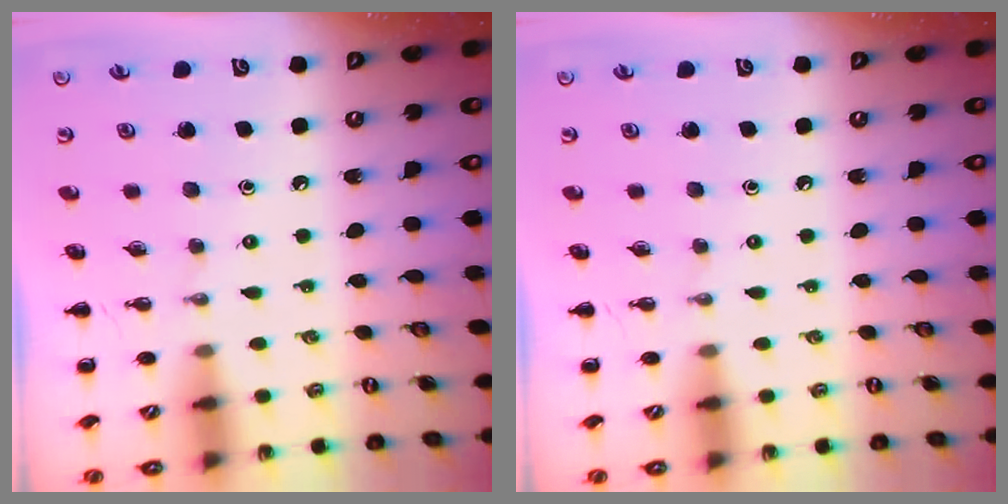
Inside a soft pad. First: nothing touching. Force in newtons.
{"total": 0.0}